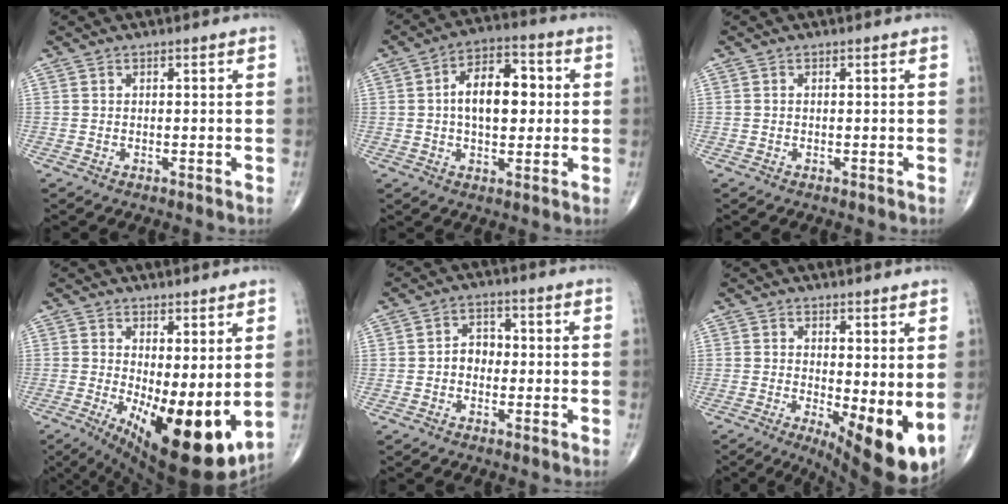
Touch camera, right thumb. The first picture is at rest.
{"total": 11.9, "force": [1.0, 6.8, 9.7], "torque": [-0.134, 0.019, 0.011]}
{"total": 0.0}
{"total": 16.3, "force": [-1.1, 6.1, 15.1], "torque": [-0.231, -0.039, 0.005]}
{"total": 3.8, "force": [-0.6, 3.0, 2.2], "torque": [-0.018, 0.018, -0.019]}
{"total": 11.1, "force": [-0.7, 3.9, 10.4], "torque": [-0.139, -0.026, 0.001]}